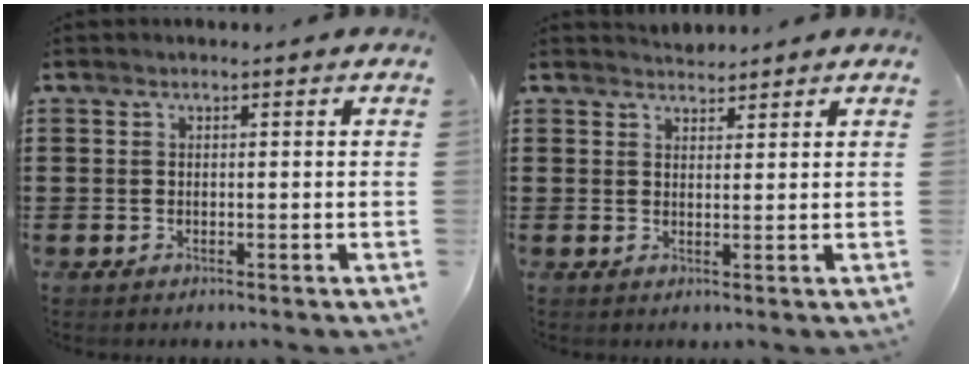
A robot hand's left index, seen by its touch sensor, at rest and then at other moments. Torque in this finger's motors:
{"motor_torque": [0.03, 0.01, -0.02, 0.00]}